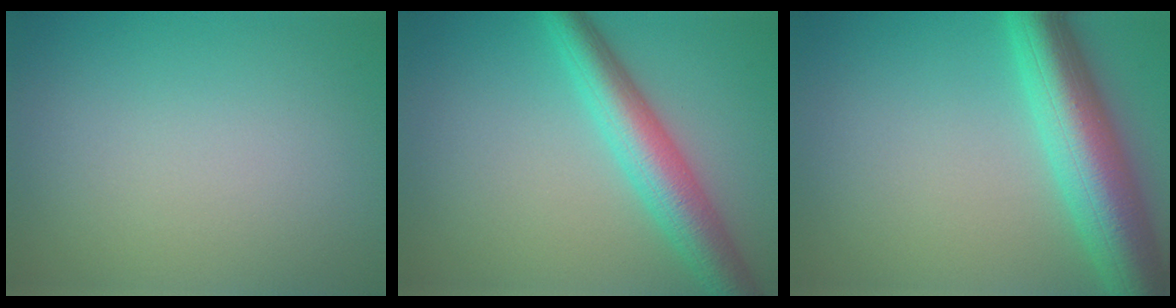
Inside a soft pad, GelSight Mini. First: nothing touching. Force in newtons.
{"total": 5.6, "press": 5.6, "slide": 0.2}
{"total": 8.6, "press": 8.6, "slide": 0.4}